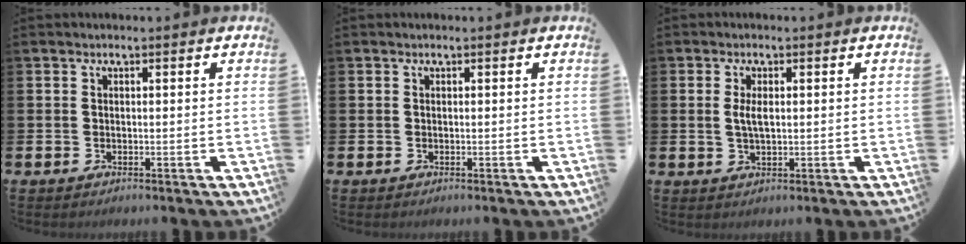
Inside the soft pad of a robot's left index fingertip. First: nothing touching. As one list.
[{"total": 0.0}, {"total": 2.7, "force": [0.5, 1.1, 2.5], "torque": [-0.047, 0.005, 0.006]}]